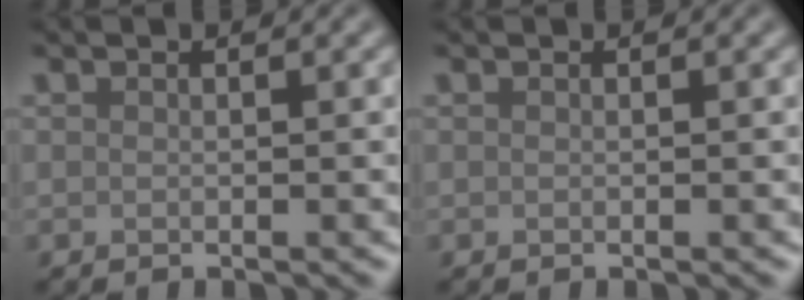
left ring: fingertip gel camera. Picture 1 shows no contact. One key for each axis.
{"total": 0.0}